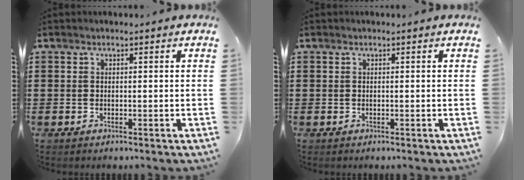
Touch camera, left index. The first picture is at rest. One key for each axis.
{"total": 0.0}